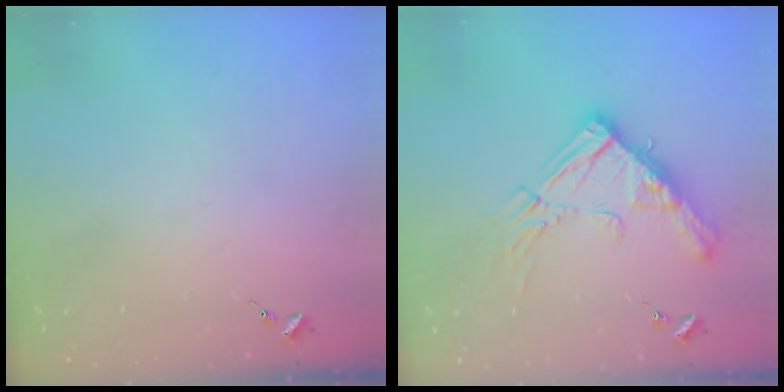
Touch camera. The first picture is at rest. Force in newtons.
{"total": 16.4, "press": 16.4, "slide": 1.8}